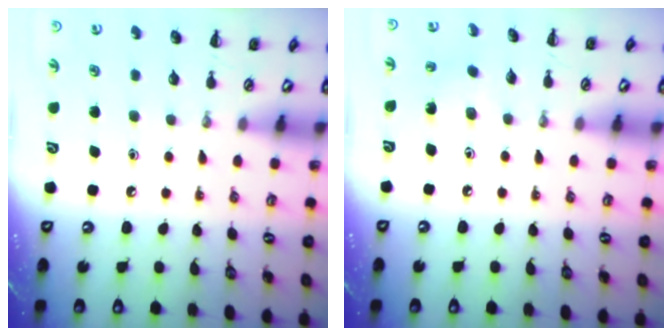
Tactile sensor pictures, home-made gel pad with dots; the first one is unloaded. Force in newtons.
{"total": 2.0, "press": 1.8, "slide": 0.7}